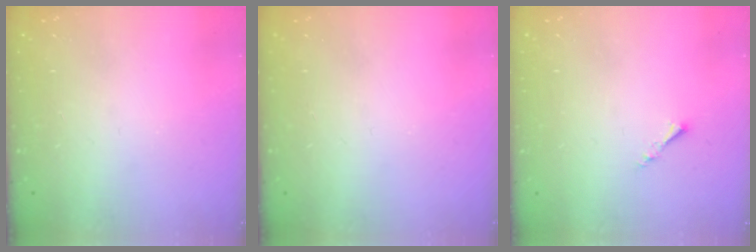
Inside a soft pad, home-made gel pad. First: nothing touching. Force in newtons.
{"total": 0.0}
{"total": 1.1, "press": 1.0, "slide": 0.3}